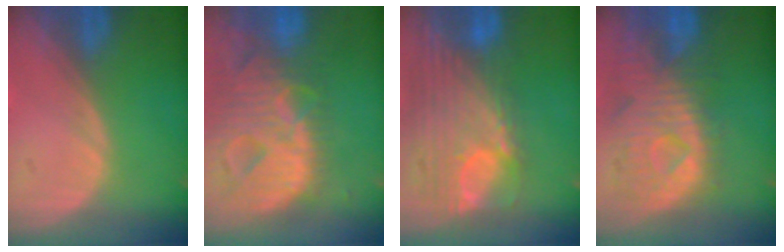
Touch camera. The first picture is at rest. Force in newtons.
{"total": 13.3, "press": 11.4, "slide": 7.0}
{"total": 12.2, "press": 10.3, "slide": 6.5}
{"total": 11.0, "press": 9.7, "slide": 5.2}